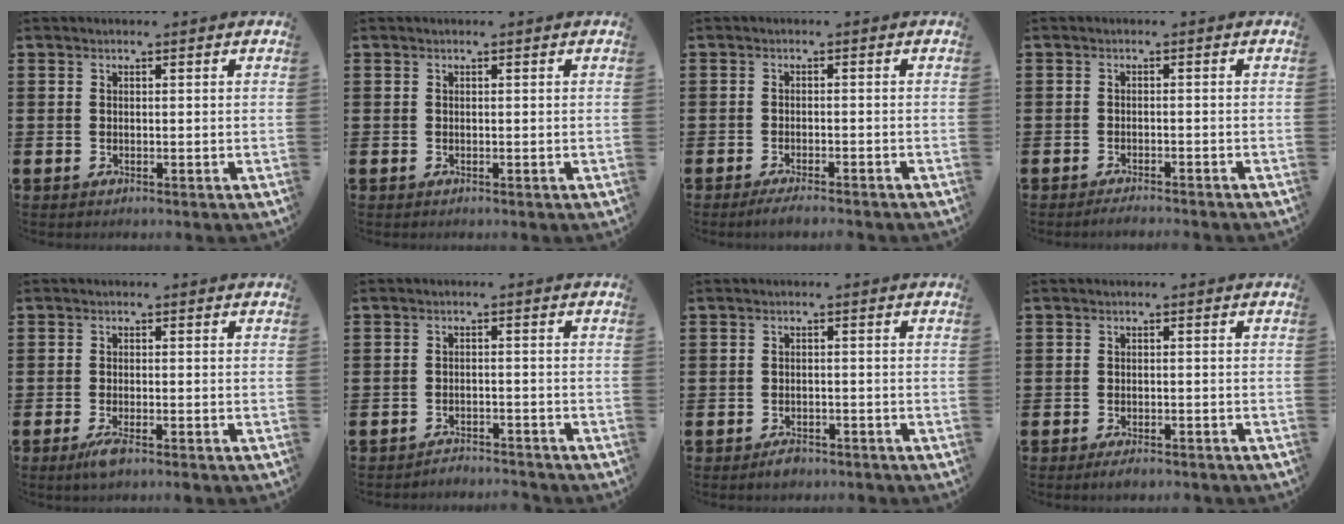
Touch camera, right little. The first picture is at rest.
{"total": 0.0}
{"total": 1.6, "force": [-1.4, 0.0, 0.8], "torque": [-0.013, 0.001, -0.026]}
{"total": 1.3, "force": [-1.2, -0.1, 0.3], "torque": [-0.007, -0.001, -0.024]}
{"total": 2.3, "force": [-1.1, 0.4, 2.0], "torque": [-0.032, -0.001, -0.021]}
{"total": 2.0, "force": [-2.0, 0.0, -0.2], "torque": [-0.003, 0.005, -0.045]}
{"total": 1.4, "force": [-1.1, 0.7, 0.4], "torque": [-0.003, -0.001, -0.027]}
{"total": 1.4, "force": [-1.1, 0.3, 0.7], "torque": [-0.006, -0.003, -0.024]}